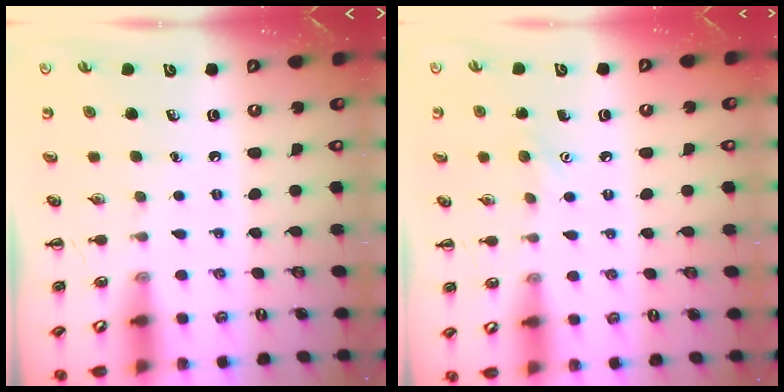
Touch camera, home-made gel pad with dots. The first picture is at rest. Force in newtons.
{"total": 5.3, "press": 5.1, "slide": 1.3}